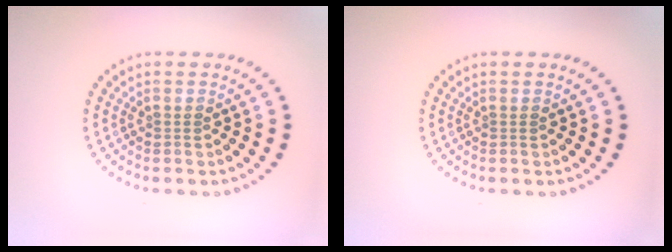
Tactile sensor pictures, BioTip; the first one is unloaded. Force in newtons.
{"total": 0.0}